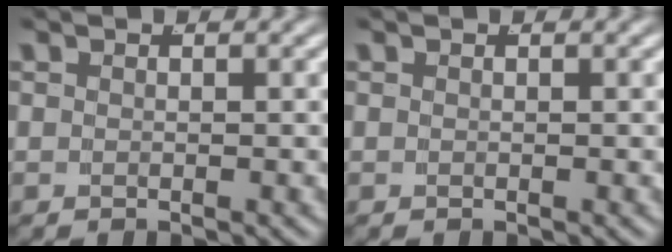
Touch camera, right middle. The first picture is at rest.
{"total": 0.0}